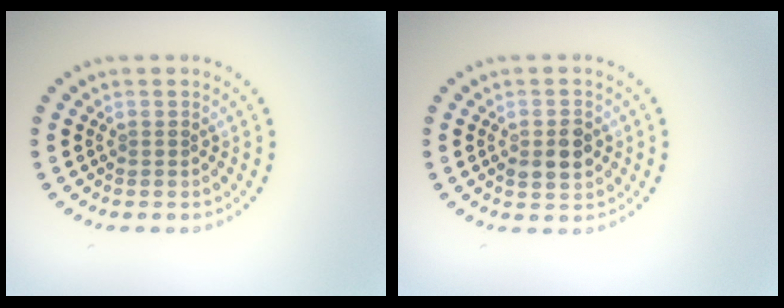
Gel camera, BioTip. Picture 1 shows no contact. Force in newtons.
{"total": 2.9, "press": 2.9, "slide": 0.2}